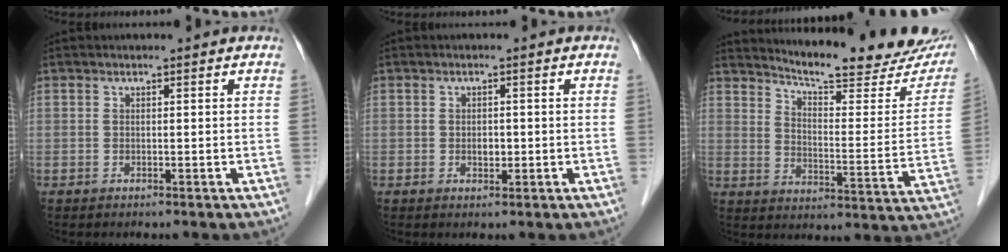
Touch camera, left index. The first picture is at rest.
{"total": 1.5, "force": [-0.2, 1.0, 1.0], "torque": [-0.018, -0.001, -0.002]}
{"total": 21.6, "force": [19.5, 2.8, 8.9], "torque": [-0.121, -0.073, 0.243]}